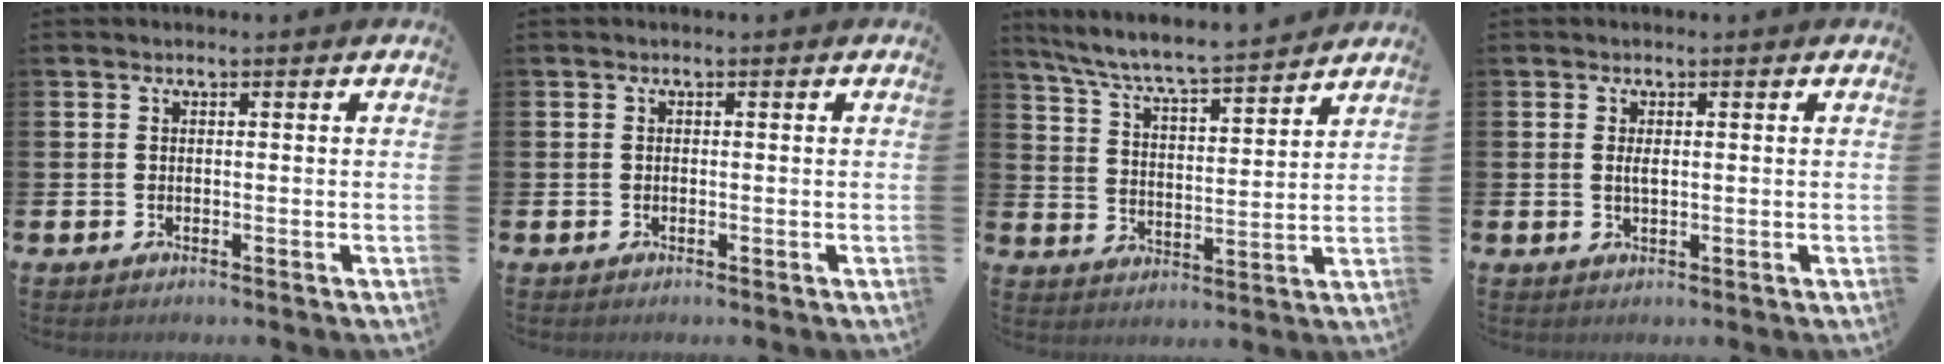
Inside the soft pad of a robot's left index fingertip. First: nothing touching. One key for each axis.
{"total": 0.0}
{"total": 6.9, "fx": 6.5, "fy": 0.1, "fz": 2.0, "tx": -0.065, "ty": -0.054, "tz": 0.110}
{"total": 1.3, "fx": 0.1, "fy": 0.5, "fz": 1.2, "tx": -0.023, "ty": 0.001, "tz": 0.000}